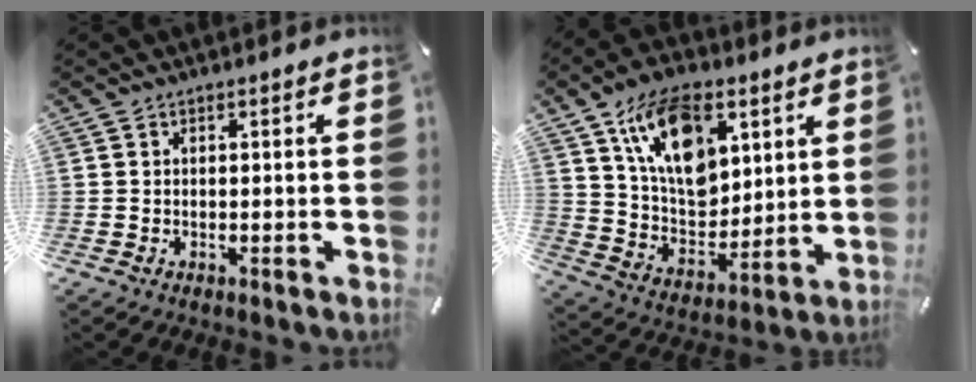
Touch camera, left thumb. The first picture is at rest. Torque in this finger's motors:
{"motor_torque": [2.50, 2.51, 1.45, -1.32, 0.36]}